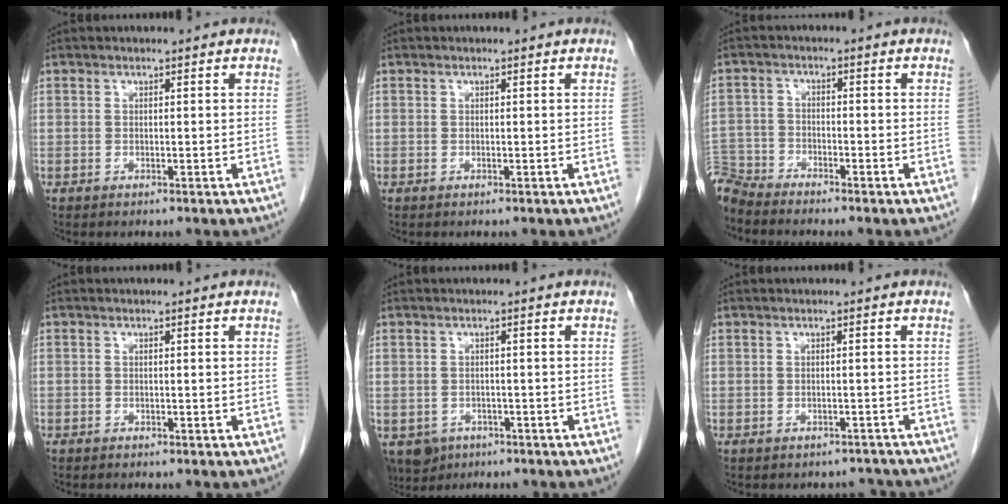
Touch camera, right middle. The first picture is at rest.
{"total": 0.0}
{"total": 5.4, "force": [-5.4, 0.4, 0.1], "torque": [-0.003, -0.006, -0.106]}
{"total": 0.0}
{"total": 5.3, "force": [-3.2, 3.9, 1.5], "torque": [-0.026, -0.001, -0.044]}
{"total": 3.1, "force": [-2.7, 1.4, -0.3], "torque": [0.010, 0.010, -0.035]}